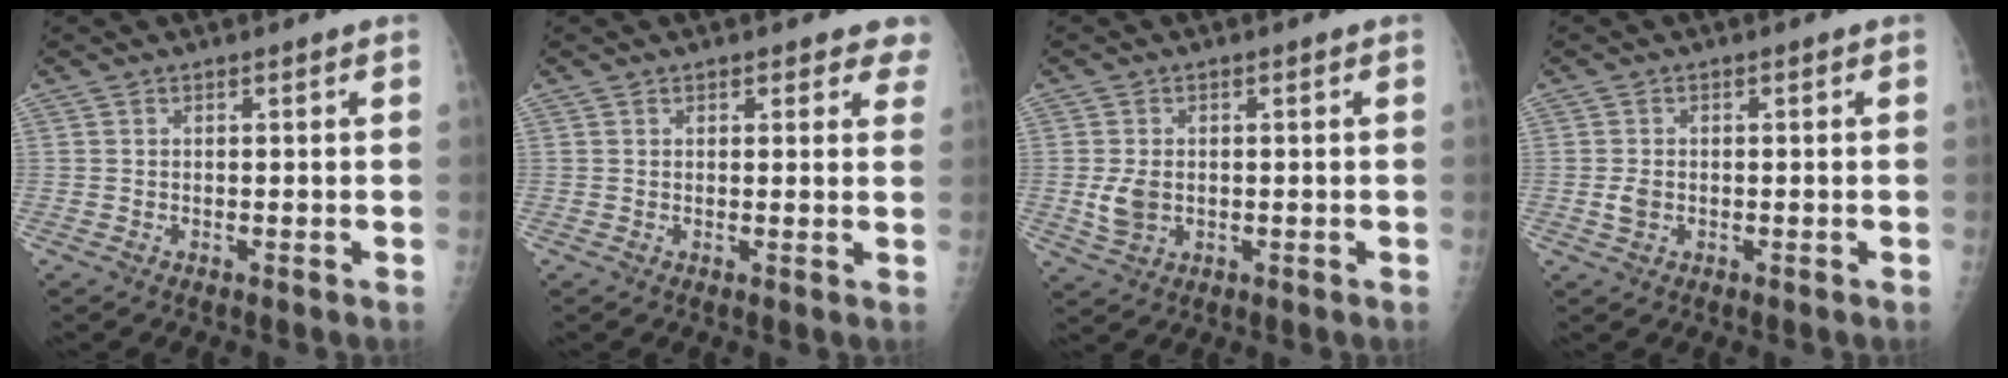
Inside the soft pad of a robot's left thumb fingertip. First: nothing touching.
{"total": 4.1, "force": [3.2, 2.2, 1.4], "torque": [0.026, -0.011, 0.028]}
{"total": 4.5, "force": [-0.4, 3.2, 3.1], "torque": [-0.060, -0.004, -0.001]}
{"total": 2.1, "force": [-0.4, 1.5, 1.4], "torque": [-0.030, 0.003, -0.007]}